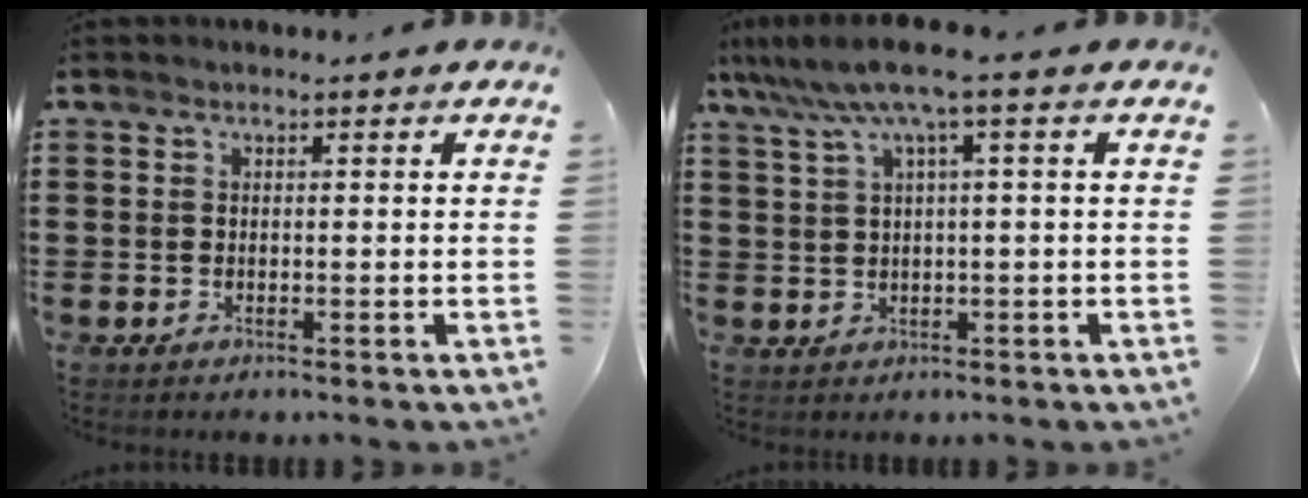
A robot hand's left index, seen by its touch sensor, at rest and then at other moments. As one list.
[{"total": 5.6, "force": [2.1, -0.1, 5.2], "torque": [-0.112, -0.010, 0.031]}]